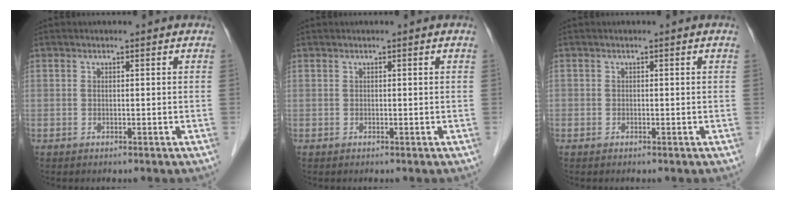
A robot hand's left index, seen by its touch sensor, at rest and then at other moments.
{"total": 0.0}
{"total": 0.0}